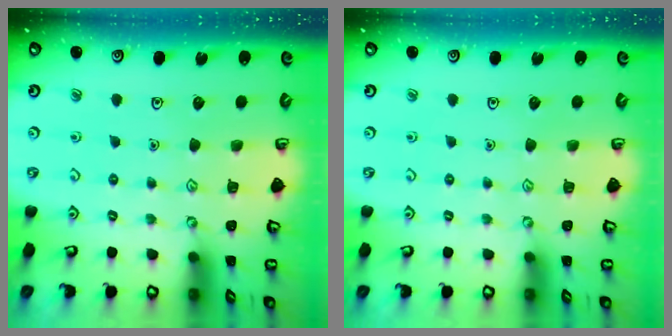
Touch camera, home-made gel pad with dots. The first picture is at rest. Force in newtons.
{"total": 0.0}